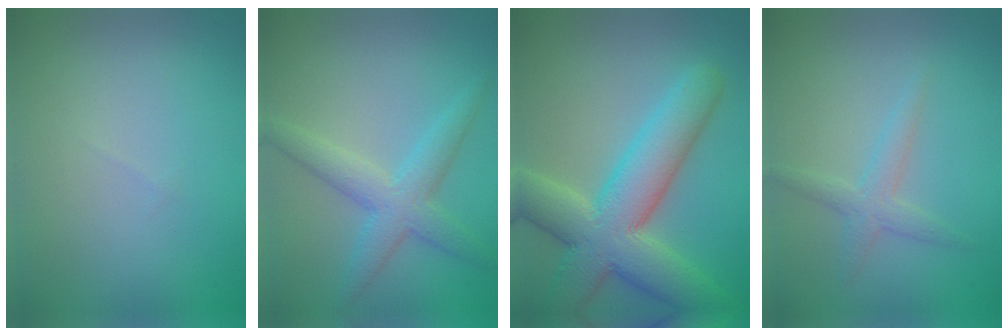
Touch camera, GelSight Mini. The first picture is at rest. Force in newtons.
{"total": 4.0, "press": 4.0, "slide": 0.2}
{"total": 10.0, "press": 10.0, "slide": 1.0}
{"total": 2.1, "press": 2.1, "slide": 0.1}